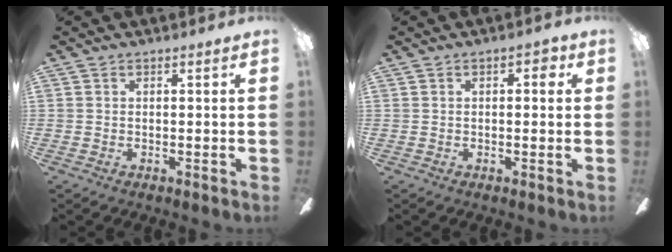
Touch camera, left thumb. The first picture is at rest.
{"total": 2.6, "force": [0.7, 1.2, 2.2], "torque": [-0.030, 0.004, 0.007]}